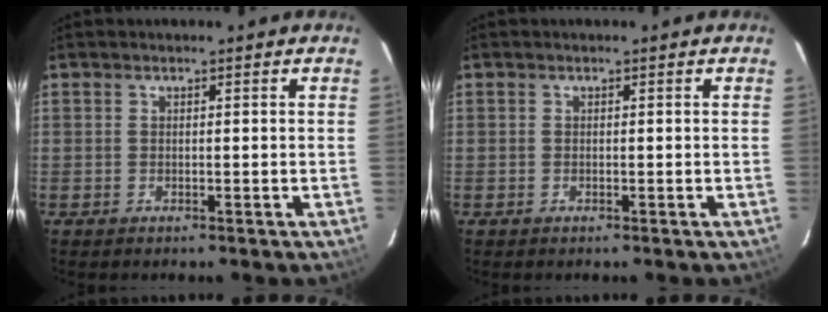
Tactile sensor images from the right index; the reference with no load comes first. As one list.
[{"total": 0.0}]